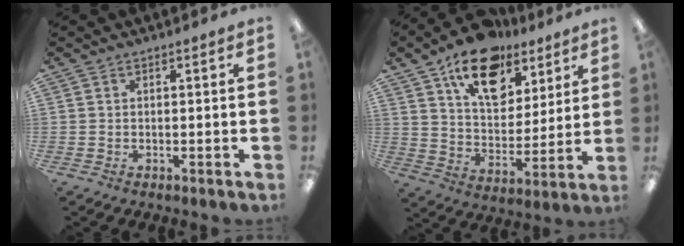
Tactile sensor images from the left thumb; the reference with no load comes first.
{"total": 18.2, "force": [11.7, 10.4, 9.4], "torque": [-0.145, -0.059, 0.207]}